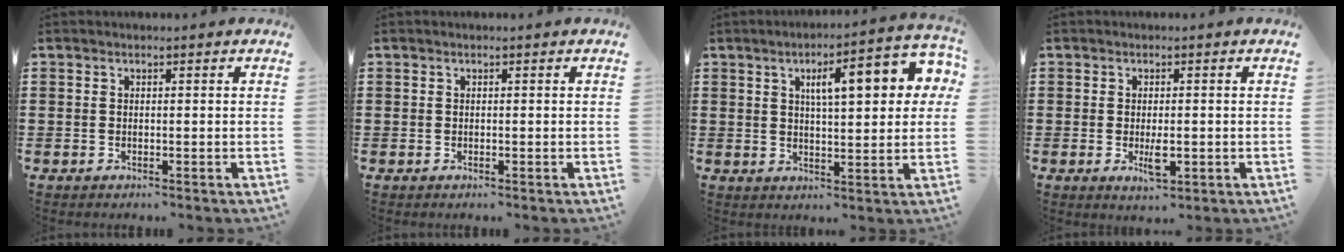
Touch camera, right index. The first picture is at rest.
{"total": 0.0}
{"total": 9.3, "force": [3.3, 2.8, 8.2], "torque": [-0.123, -0.006, 0.044]}
{"total": 3.4, "force": [-0.6, 1.2, 3.1], "torque": [-0.053, 0.002, -0.010]}